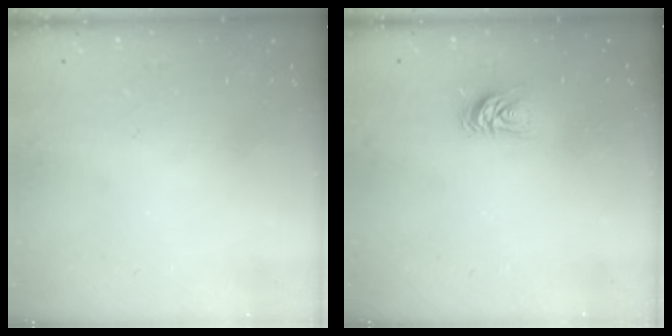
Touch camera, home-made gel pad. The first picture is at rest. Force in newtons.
{"total": 5.2, "press": 5.2, "slide": 0.7}